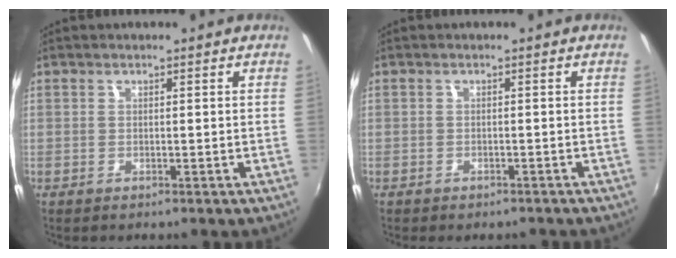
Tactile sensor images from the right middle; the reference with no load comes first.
{"total": 1.8, "force": [-1.4, 1.0, 0.5], "torque": [-0.014, -0.004, -0.018]}